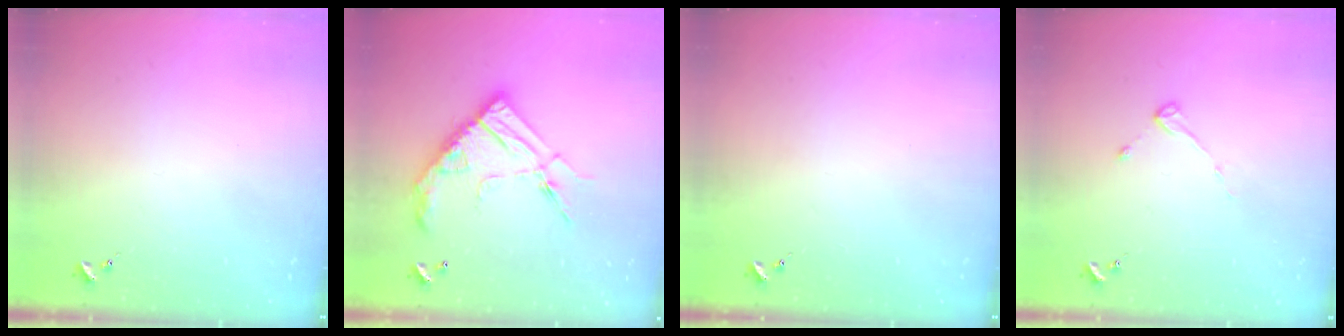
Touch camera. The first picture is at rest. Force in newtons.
{"total": 19.2, "press": 19.1, "slide": 1.9}
{"total": 0.0}
{"total": 2.9, "press": 2.8, "slide": 0.3}